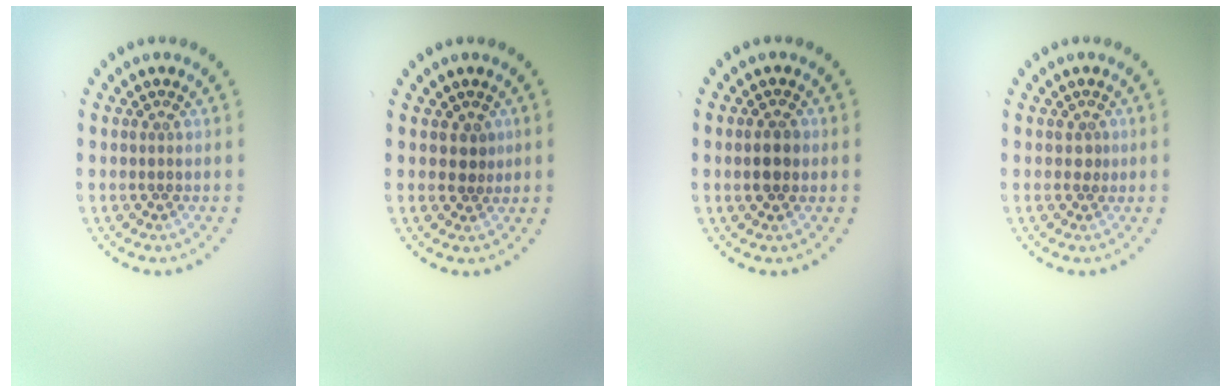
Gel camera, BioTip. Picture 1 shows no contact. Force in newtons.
{"total": 1.3, "press": 1.0, "slide": 0.8}
{"total": 1.9, "press": 1.9, "slide": 0.1}
{"total": 0.8, "press": 0.5, "slide": 0.7}